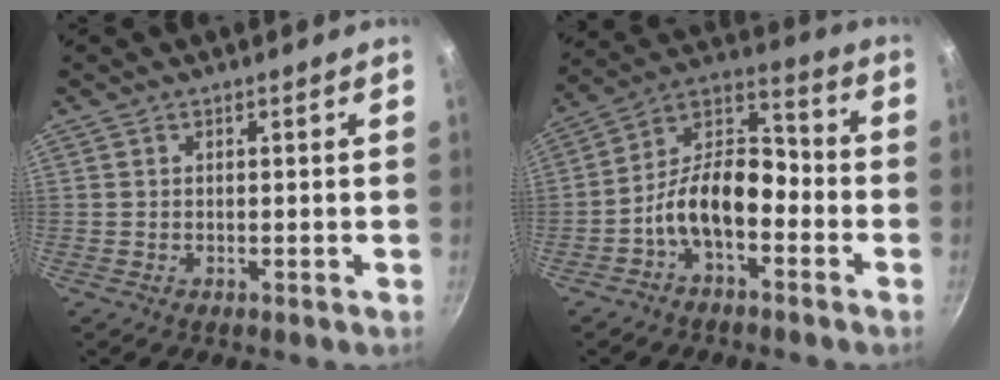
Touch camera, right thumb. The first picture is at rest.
{"total": 12.7, "force": [-4.8, 7.1, 9.4], "torque": [-0.136, 0.065, -0.103]}